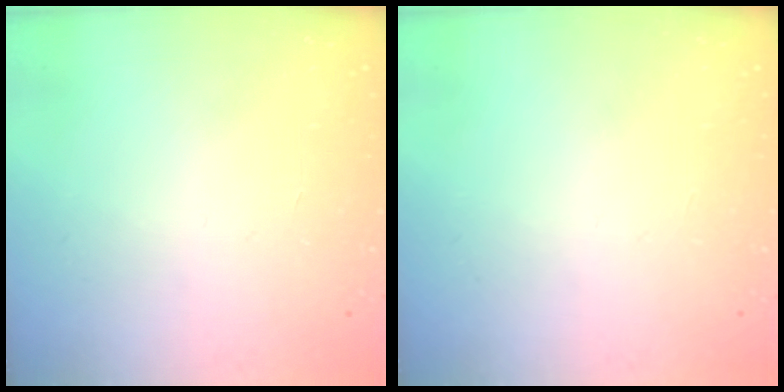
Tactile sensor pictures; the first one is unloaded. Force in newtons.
{"total": 0.0}